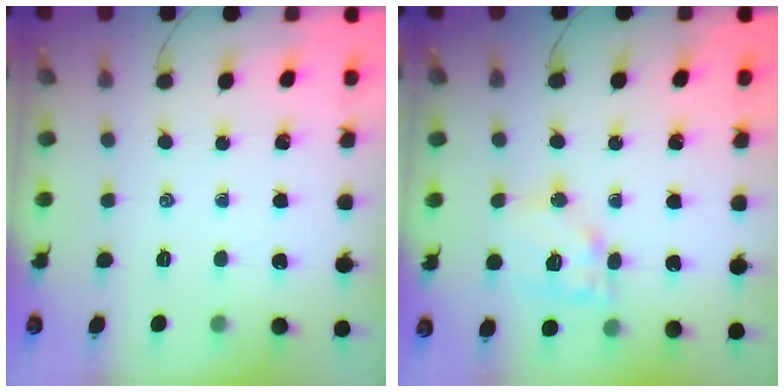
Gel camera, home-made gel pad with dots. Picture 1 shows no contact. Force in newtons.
{"total": 12.0, "press": 11.8, "slide": 2.5}